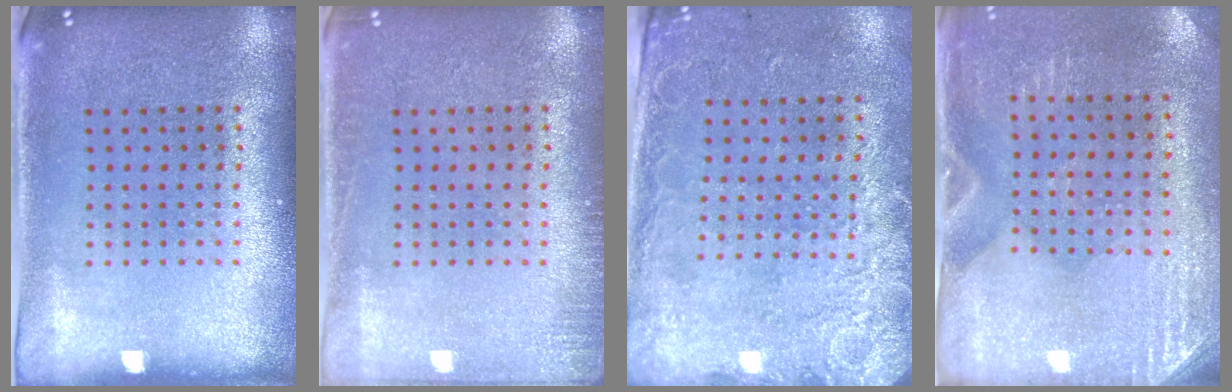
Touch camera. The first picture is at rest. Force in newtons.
{"total": 1.3, "press": 1.3, "slide": 0.3}
{"total": 2.6, "press": 2.0, "slide": 1.7}
{"total": 2.9, "press": 2.5, "slide": 1.3}